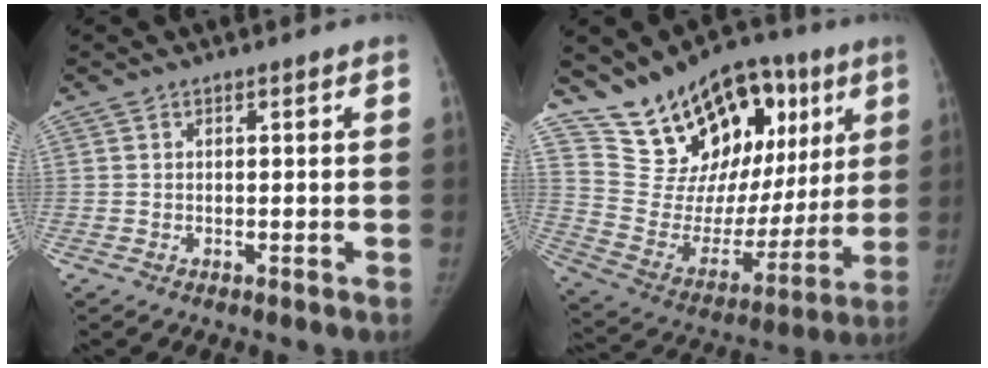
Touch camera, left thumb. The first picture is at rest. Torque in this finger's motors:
{"motor_torque": [0.62, 0.69, 1.45, -1.32, 0.05]}